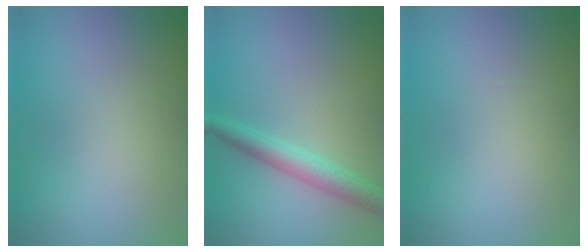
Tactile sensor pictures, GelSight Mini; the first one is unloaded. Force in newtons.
{"total": 3.1, "press": 3.1, "slide": 0.1}
{"total": 0.0}